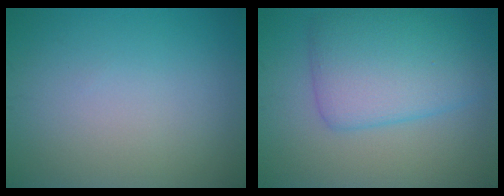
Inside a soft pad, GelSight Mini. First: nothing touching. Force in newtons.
{"total": 6.0, "press": 6.0, "slide": 0.1}